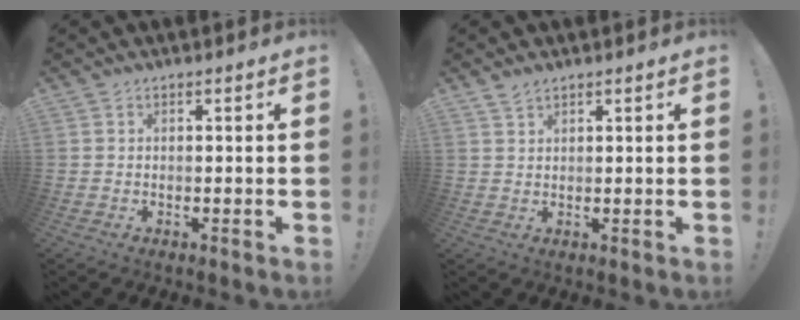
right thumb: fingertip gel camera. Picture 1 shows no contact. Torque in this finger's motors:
{"motor_torque": [-0.02, 0.02, 0.05, -0.05, 0.00]}